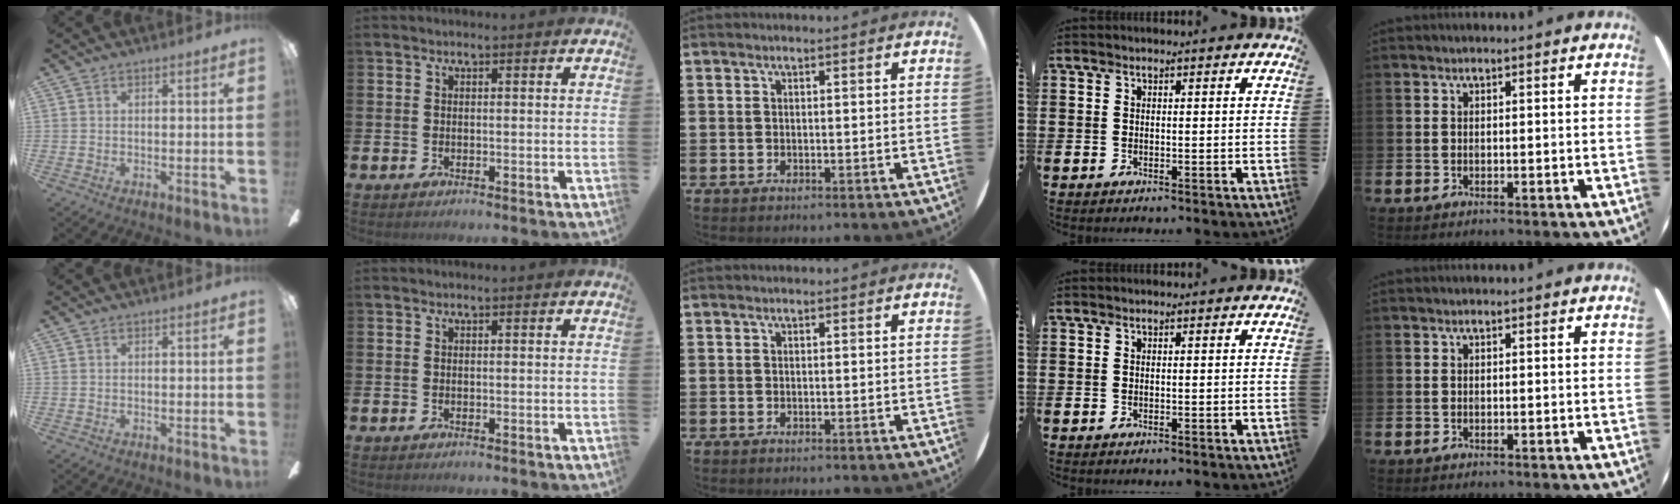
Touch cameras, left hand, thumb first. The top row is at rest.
{}